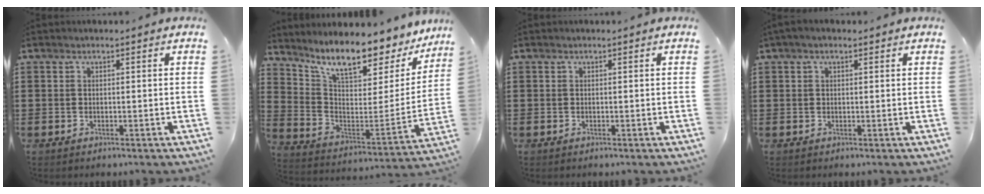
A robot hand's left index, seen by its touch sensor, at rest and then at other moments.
{"total": 10.7, "force": [8.8, 2.3, 5.7], "torque": [-0.124, -0.072, 0.144]}
{"total": 0.0}
{"total": 1.1, "force": [0.4, 0.4, 0.9], "torque": [-0.016, 0.004, 0.007]}